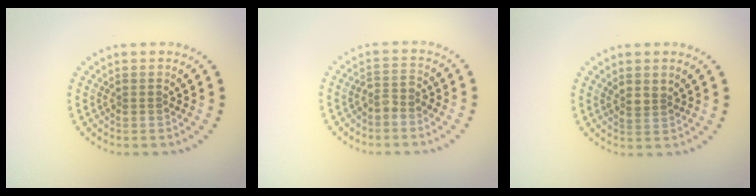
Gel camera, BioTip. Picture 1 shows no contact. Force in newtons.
{"total": 1.5, "press": 1.2, "slide": 0.9}
{"total": 1.5, "press": 1.4, "slide": 0.7}